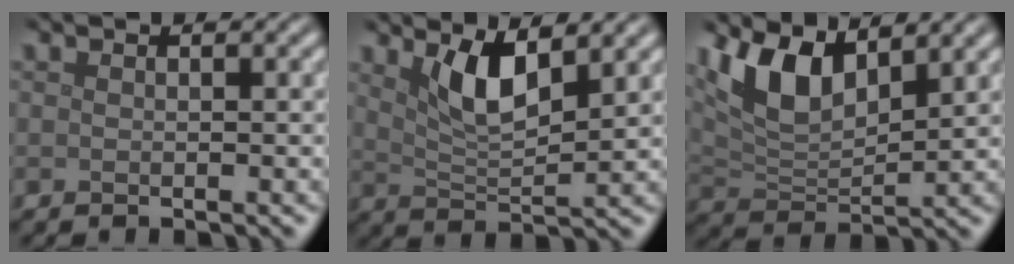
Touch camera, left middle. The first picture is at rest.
{"total": 4.4, "force": [2.4, 1.4, 3.5], "torque": [-0.071, -0.007, 0.047]}
{"total": 6.9, "force": [3.8, 3.2, 4.8], "torque": [-0.101, 0.001, 0.068]}